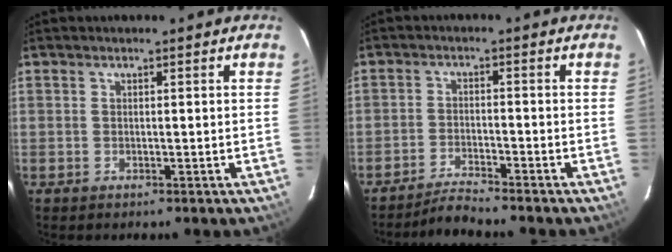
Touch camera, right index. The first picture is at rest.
{"total": 4.2, "force": [-4.1, -0.6, 0.7], "torque": [-0.036, 0.000, -0.079]}